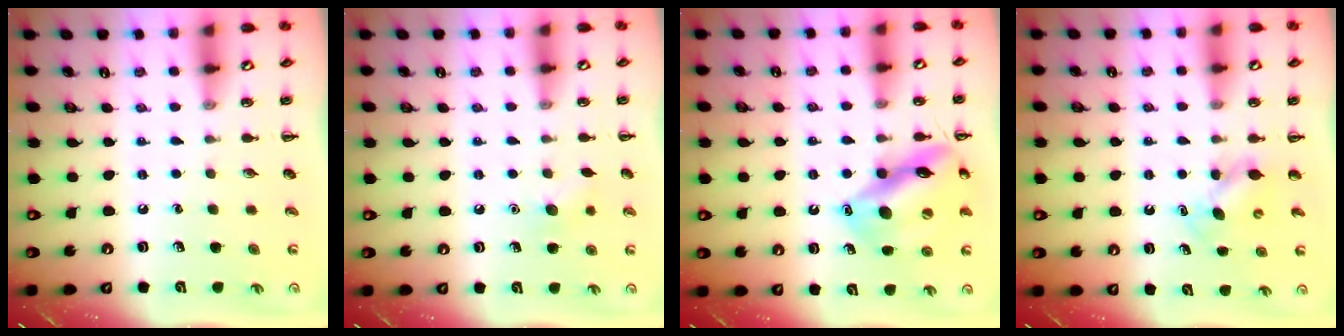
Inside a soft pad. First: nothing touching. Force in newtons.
{"total": 6.5, "press": 6.3, "slide": 1.3}
{"total": 15.7, "press": 15.6, "slide": 2.0}
{"total": 4.4, "press": 4.3, "slide": 0.8}